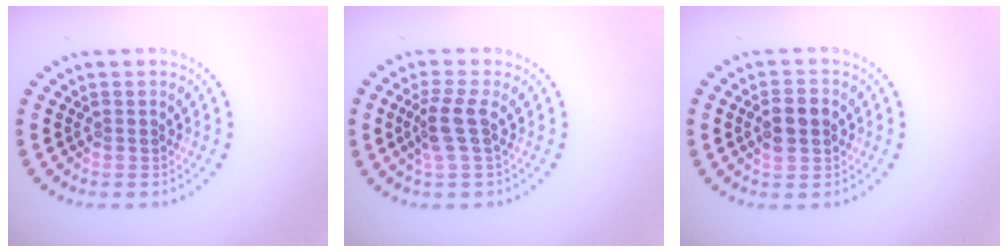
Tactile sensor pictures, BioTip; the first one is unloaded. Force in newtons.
{"total": 2.5, "press": 1.9, "slide": 1.6}
{"total": 2.6, "press": 2.6, "slide": 0.2}